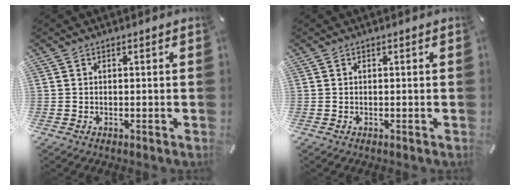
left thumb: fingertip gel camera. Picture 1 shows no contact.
{"total": 0.0}